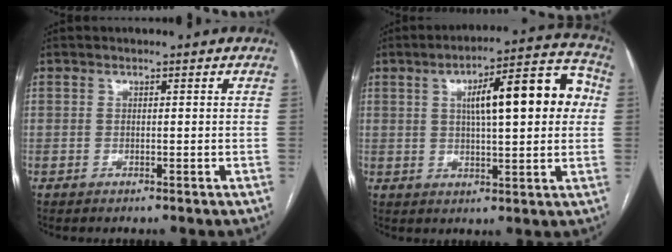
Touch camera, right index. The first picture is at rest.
{"total": 14.4, "force": [2.7, 3.2, 13.8], "torque": [-0.195, 0.042, 0.039]}